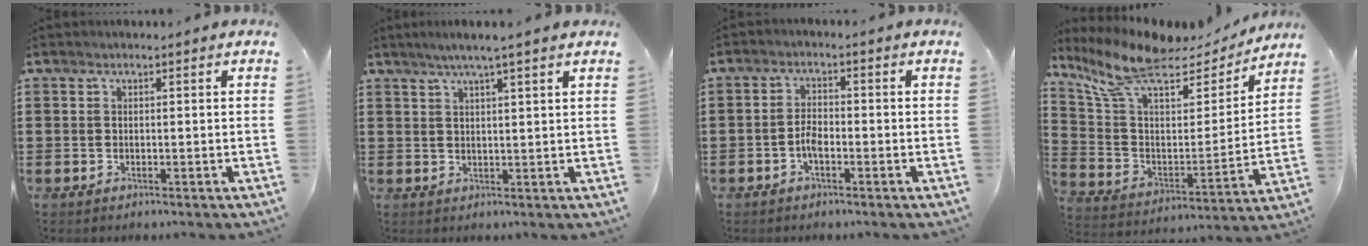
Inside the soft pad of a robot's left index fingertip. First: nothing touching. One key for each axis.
{"total": 3.5, "fx": 2.6, "fy": -0.6, "fz": 2.3, "tx": -0.049, "ty": -0.003, "tz": 0.045}
{"total": 3.0, "fx": -1.2, "fy": 1.0, "fz": 2.5, "tx": -0.061, "ty": -0.002, "tz": -0.027}
{"total": 10.5, "fx": 8.0, "fy": 3.6, "fz": 5.8, "tx": -0.151, "ty": -0.045, "tz": 0.139}